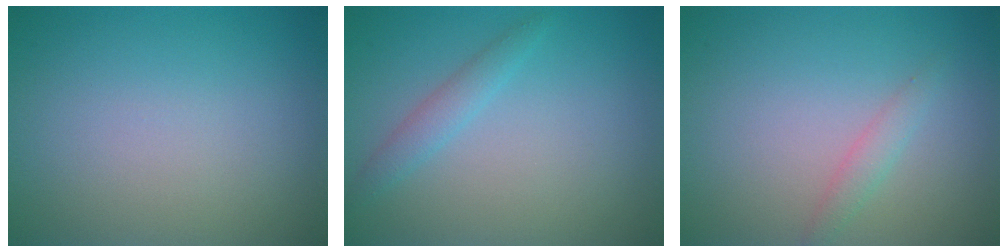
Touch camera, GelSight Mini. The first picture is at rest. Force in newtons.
{"total": 1.6, "press": 1.6, "slide": 0.0}
{"total": 1.3, "press": 1.3, "slide": 0.0}